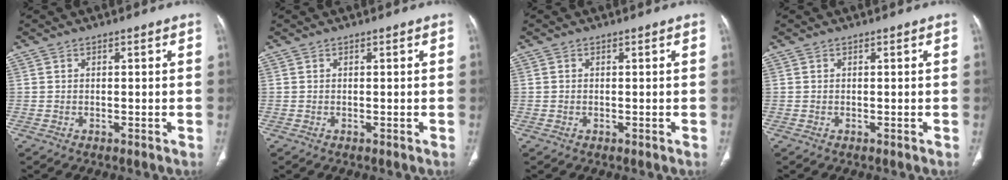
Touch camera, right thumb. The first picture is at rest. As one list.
[{"total": 0.0}, {"total": 0.0}, {"total": 0.0}]